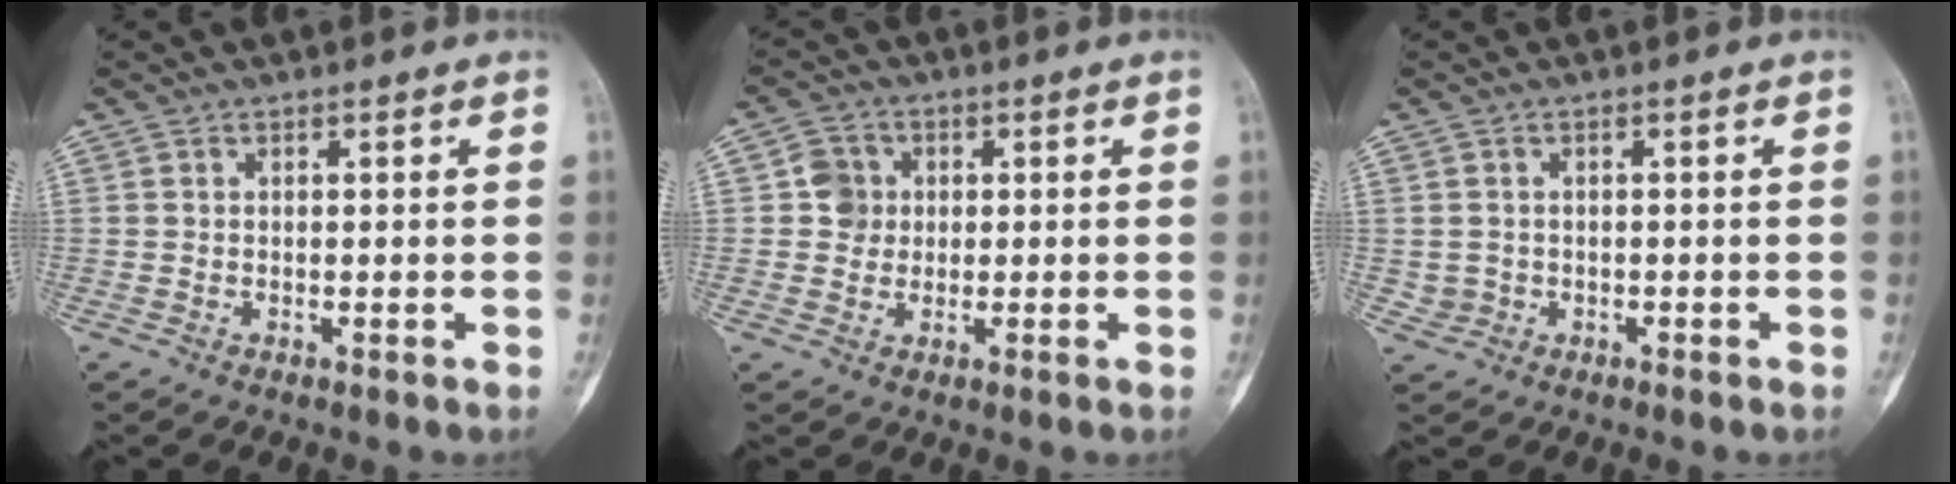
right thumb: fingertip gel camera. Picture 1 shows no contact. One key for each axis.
{"total": 4.4, "fx": 0.4, "fy": 4.2, "fz": 1.2, "tx": 0.004, "ty": 0.006, "tz": 0.001}
{"total": 1.9, "fx": -0.2, "fy": 1.9, "fz": 0.3, "tx": 0.002, "ty": 0.006, "tz": 0.000}